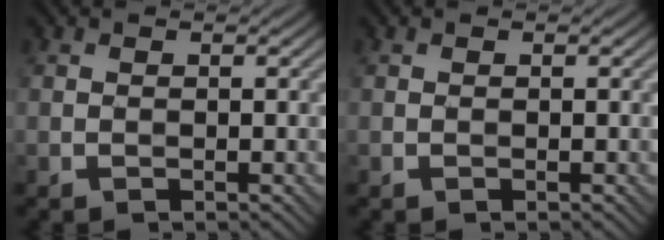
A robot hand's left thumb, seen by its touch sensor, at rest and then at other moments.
{"total": 0.0}